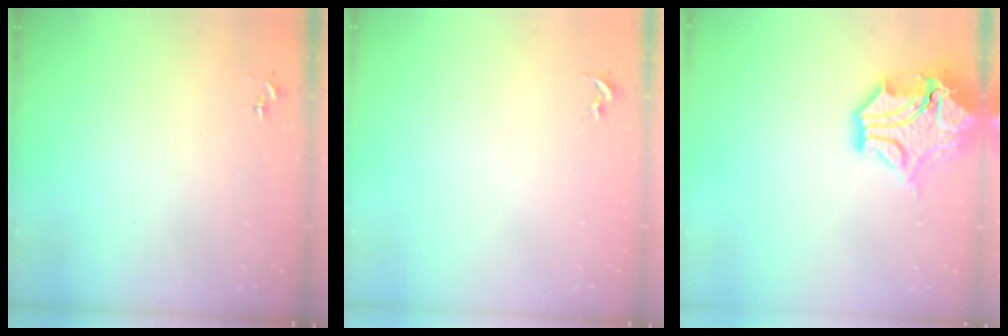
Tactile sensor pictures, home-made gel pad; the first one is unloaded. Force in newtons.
{"total": 0.0}
{"total": 17.9, "press": 17.7, "slide": 2.6}